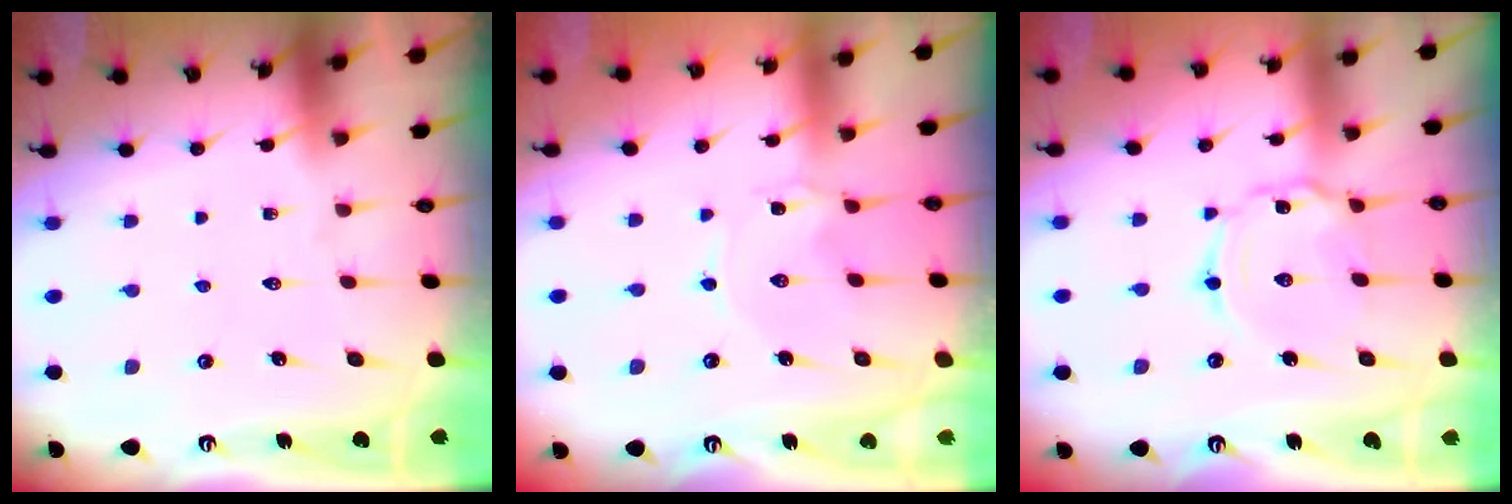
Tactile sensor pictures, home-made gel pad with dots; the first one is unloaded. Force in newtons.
{"total": 0.0}
{"total": 4.7, "press": 4.7, "slide": 0.4}